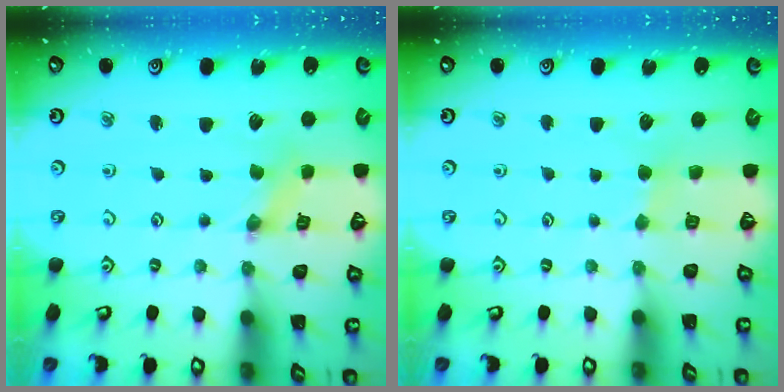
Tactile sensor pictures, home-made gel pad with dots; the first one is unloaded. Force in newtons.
{"total": 2.2, "press": 2.2, "slide": 0.4}